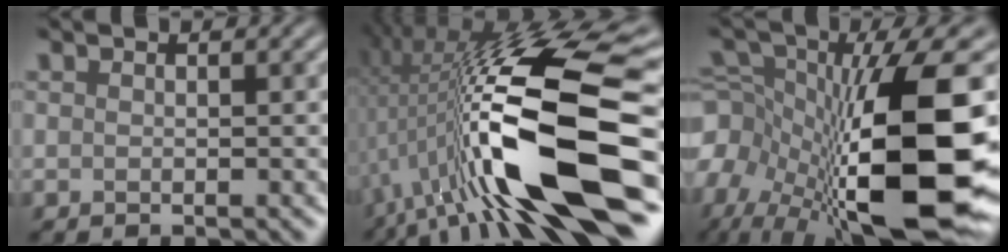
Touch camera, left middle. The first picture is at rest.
{"total": 14.7, "force": [-1.5, 4.2, 14.0], "torque": [-0.240, 0.005, -0.035]}
{"total": 18.3, "force": [-4.7, 8.1, 15.7], "torque": [-0.292, -0.007, -0.078]}